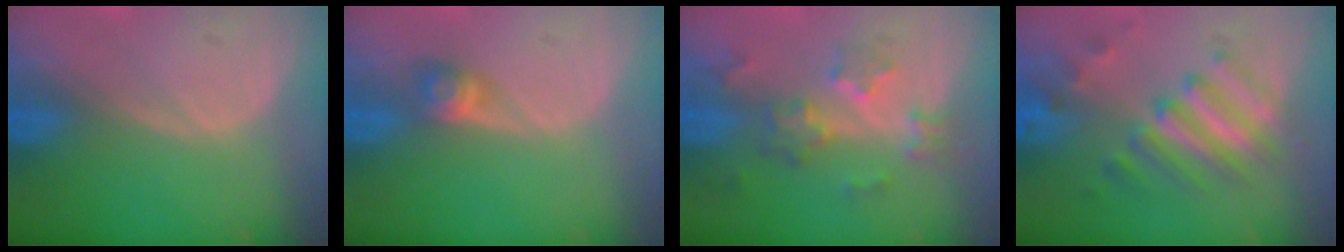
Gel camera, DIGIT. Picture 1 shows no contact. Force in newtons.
{"total": 3.0, "press": 2.6, "slide": 1.5}
{"total": 6.5, "press": 5.8, "slide": 2.9}
{"total": 7.6, "press": 7.5, "slide": 1.1}